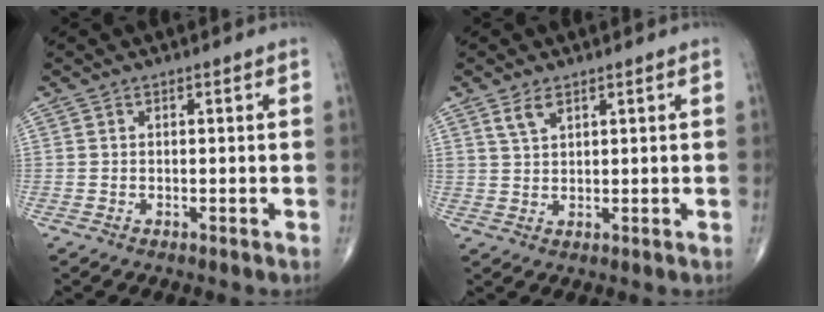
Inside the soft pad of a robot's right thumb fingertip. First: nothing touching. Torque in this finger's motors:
{"motor_torque": [0.01, 0.01, 0.25, 0.34, 0.00]}